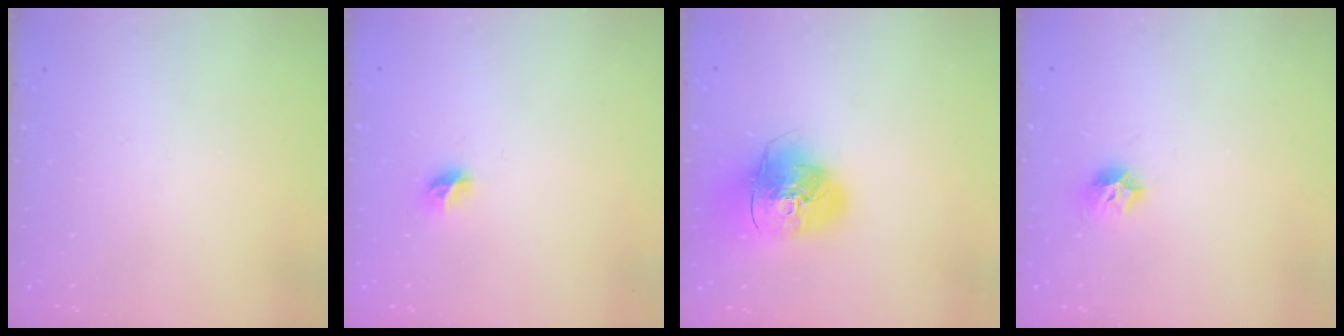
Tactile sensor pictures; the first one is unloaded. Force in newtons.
{"total": 5.4, "press": 5.2, "slide": 1.4}
{"total": 15.6, "press": 15.4, "slide": 2.2}
{"total": 7.0, "press": 6.9, "slide": 1.3}